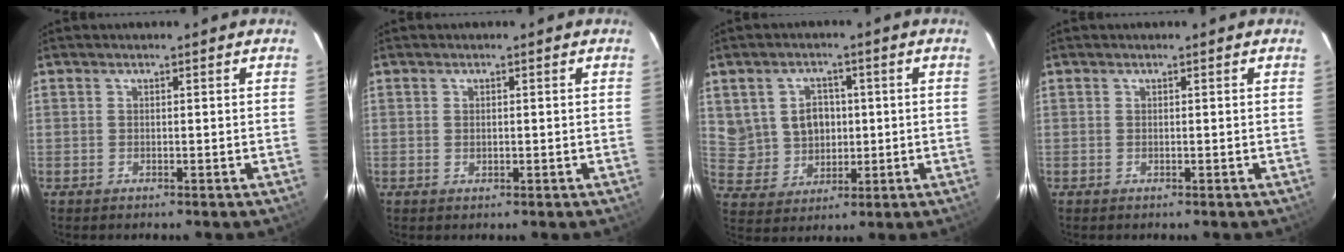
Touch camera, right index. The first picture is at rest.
{"total": 0.7, "force": [0.0, 0.6, 0.4], "torque": [-0.006, 0.003, 0.001]}
{"total": 8.8, "force": [1.6, 7.9, 3.4], "torque": [-0.080, 0.018, 0.050]}
{"total": 0.0}